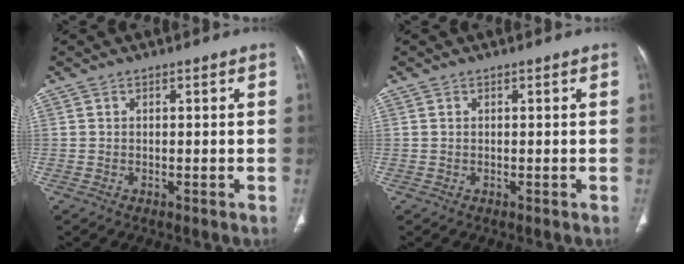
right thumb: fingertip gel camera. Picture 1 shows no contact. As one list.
[{"total": 0.0}]